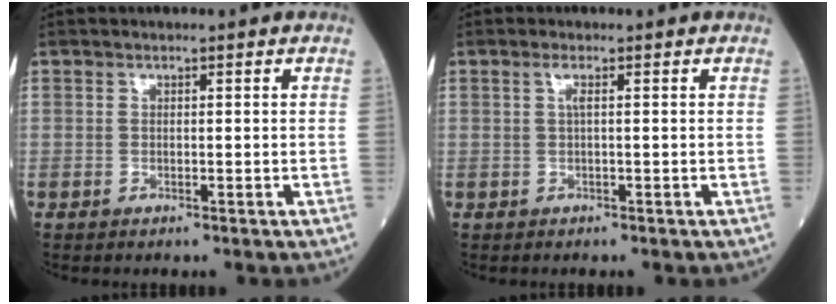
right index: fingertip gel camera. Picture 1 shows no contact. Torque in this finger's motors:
{"motor_torque": [0.33, 0.12, 0.00, 0.03]}